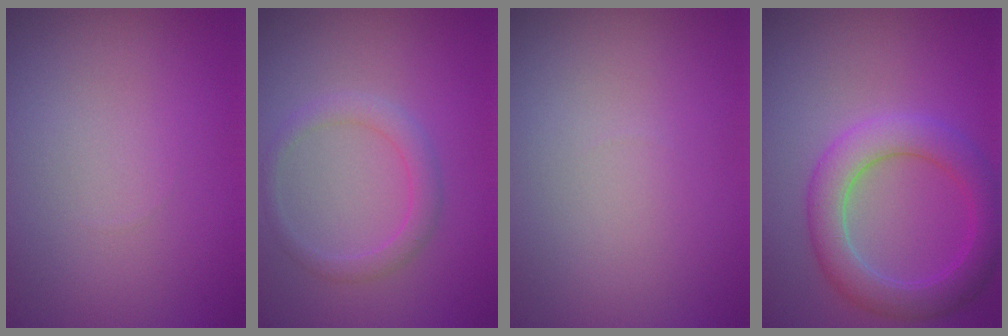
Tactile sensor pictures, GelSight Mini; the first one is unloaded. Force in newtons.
{"total": 2.0, "press": 2.0, "slide": 0.1}
{"total": 0.0}
{"total": 4.9, "press": 4.9, "slide": 0.2}